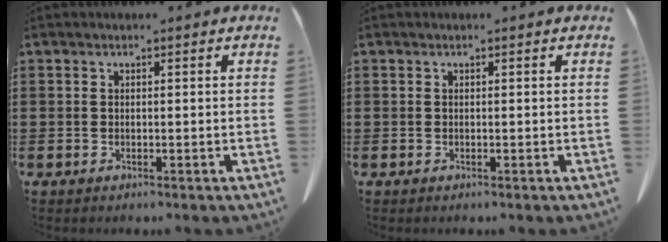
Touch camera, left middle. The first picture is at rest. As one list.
[{"total": 0.0}]